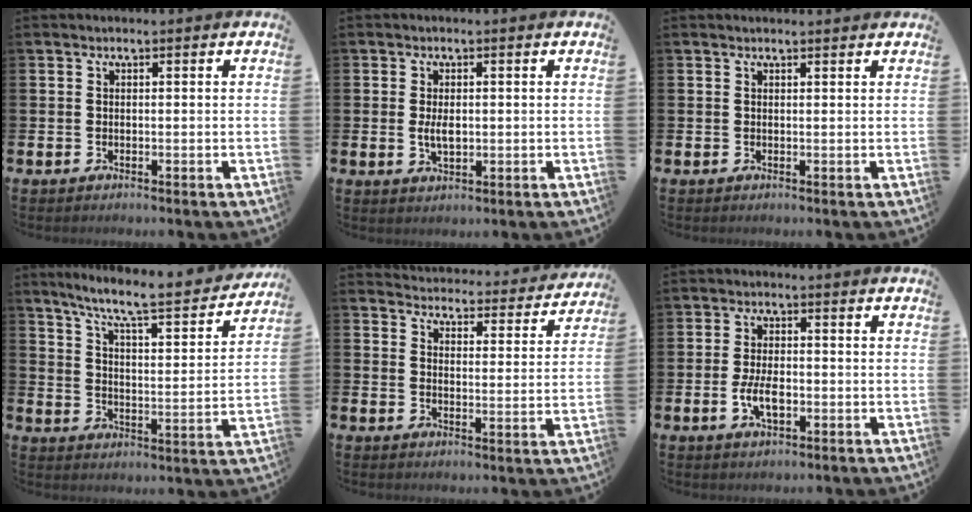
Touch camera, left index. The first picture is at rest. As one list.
[{"total": 2.9, "force": [0.1, 1.5, 2.4], "torque": [-0.039, 0.001, -0.001]}, {"total": 0.6, "force": [0.6, 0.0, 0.2], "torque": [0.007, -0.003, 0.009]}, {"total": 8.0, "force": [7.1, 0.7, 3.7], "torque": [-0.095, -0.054, 0.115]}, {"total": 4.0, "force": [4.0, 0.6, 0.3], "torque": [-0.022, -0.037, 0.064]}, {"total": 4.2, "force": [-1.0, 2.1, 3.5], "torque": [-0.067, 0.003, -0.020]}]